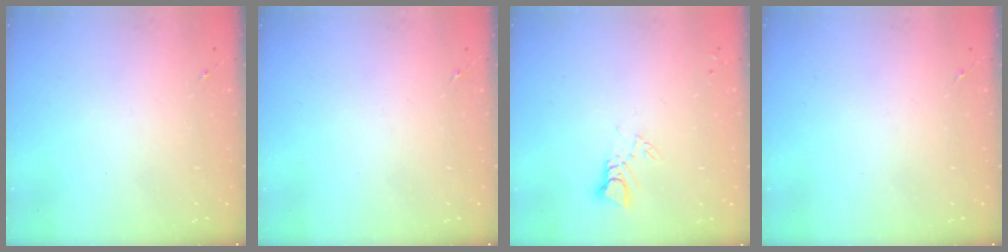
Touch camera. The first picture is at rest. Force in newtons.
{"total": 0.0}
{"total": 3.7, "press": 3.7, "slide": 0.4}
{"total": 0.0}